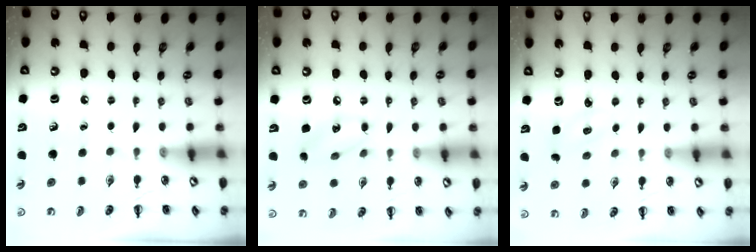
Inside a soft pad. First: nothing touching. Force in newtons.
{"total": 9.3, "press": 9.3, "slide": 1.0}
{"total": 2.5, "press": 2.4, "slide": 0.7}